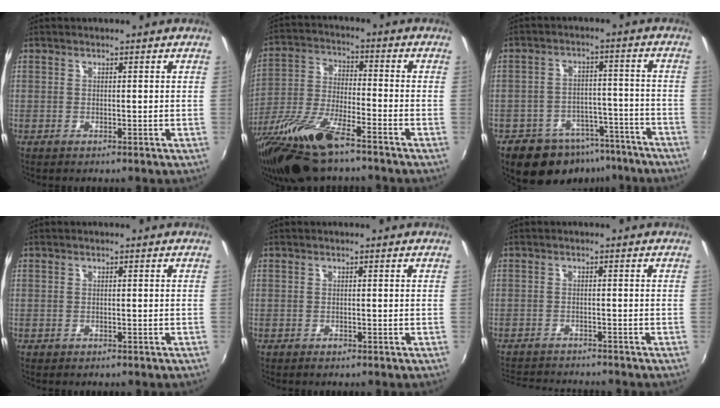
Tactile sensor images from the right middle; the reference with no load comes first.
{"total": 16.3, "force": [-11.7, 3.9, 10.6], "torque": [-0.224, -0.036, -0.225]}
{"total": 14.0, "force": [-10.4, 8.0, 4.8], "torque": [-0.100, 0.022, -0.126]}
{"total": 0.8, "force": [-0.5, 0.6, 0.2], "torque": [-0.006, -0.002, -0.005]}
{"total": 0.7, "force": [-0.5, 0.4, 0.2], "torque": [-0.004, -0.003, -0.011]}
{"total": 7.6, "force": [-7.2, 1.5, 2.0], "torque": [-0.060, -0.007, -0.113]}